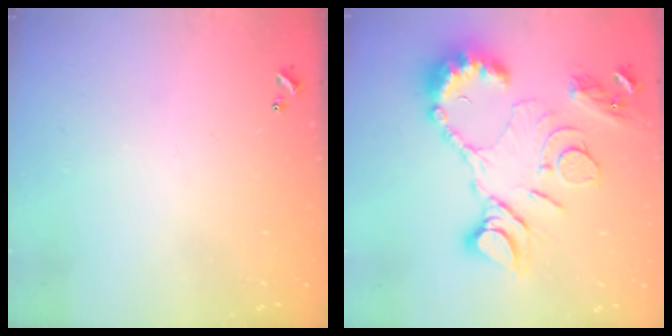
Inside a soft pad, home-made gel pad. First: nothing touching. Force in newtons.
{"total": 18.1, "press": 17.9, "slide": 2.0}